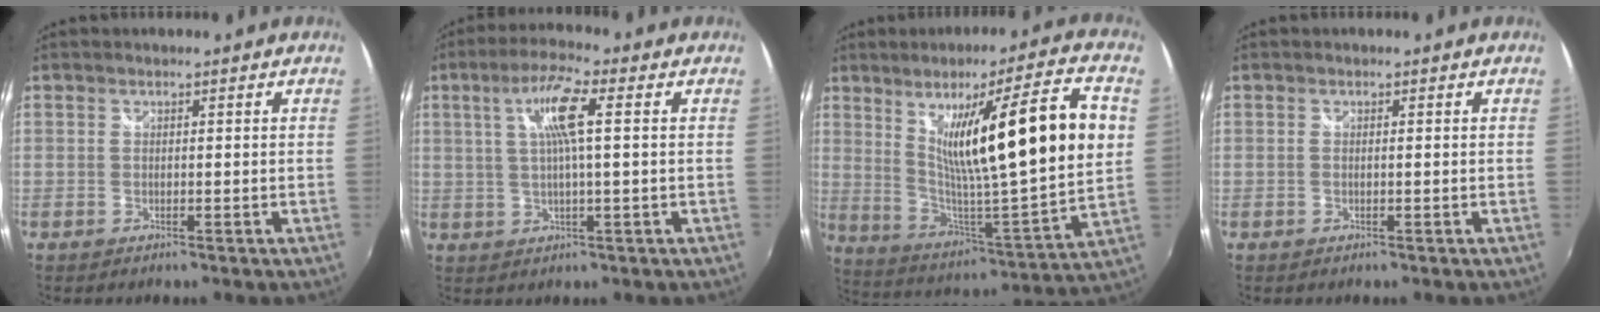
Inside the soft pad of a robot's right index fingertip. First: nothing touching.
{"total": 8.0, "force": [2.0, 0.8, 7.7], "torque": [-0.141, 0.011, 0.037]}
{"total": 24.4, "force": [6.5, 1.4, 23.4], "torque": [-0.356, -0.009, 0.118]}
{"total": 0.0}